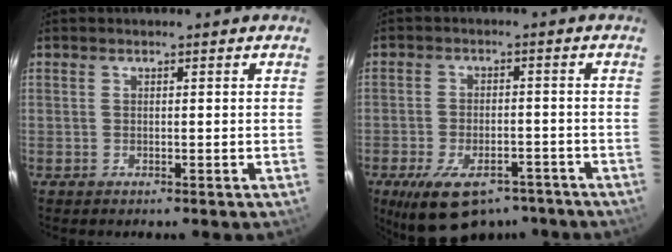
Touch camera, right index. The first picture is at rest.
{"total": 15.4, "force": [-10.4, 7.5, 8.4], "torque": [-0.179, -0.015, -0.156]}